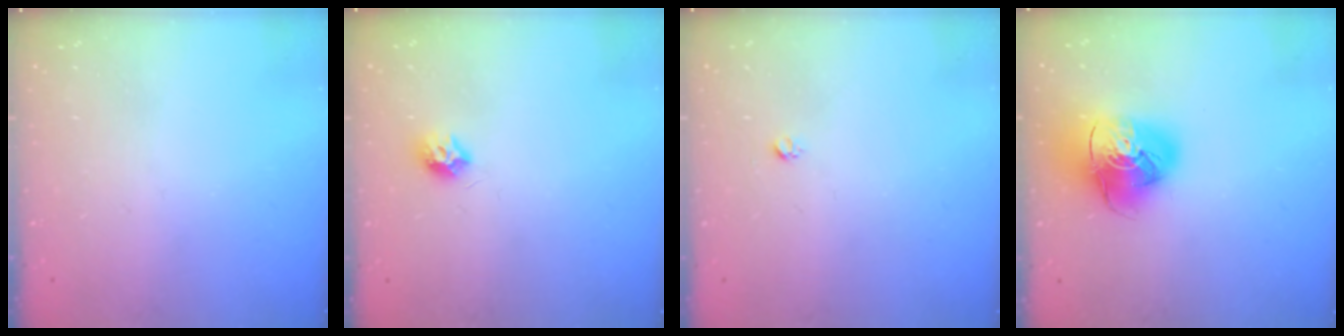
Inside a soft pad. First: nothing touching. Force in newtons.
{"total": 7.4, "press": 7.4, "slide": 0.2}
{"total": 2.7, "press": 2.7, "slide": 0.3}
{"total": 14.9, "press": 14.8, "slide": 1.9}